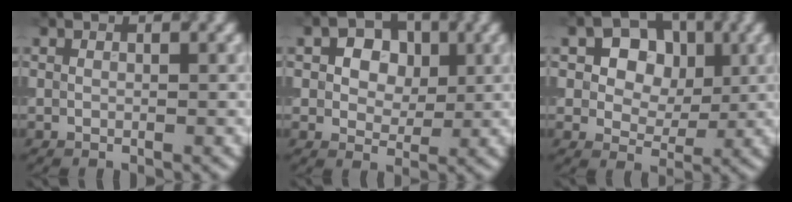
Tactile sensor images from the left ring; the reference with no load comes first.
{"total": 4.6, "force": [1.3, 3.3, 2.9], "torque": [-0.041, 0.009, 0.000]}
{"total": 6.3, "force": [1.9, 4.8, 3.6], "torque": [-0.060, 0.011, 0.013]}